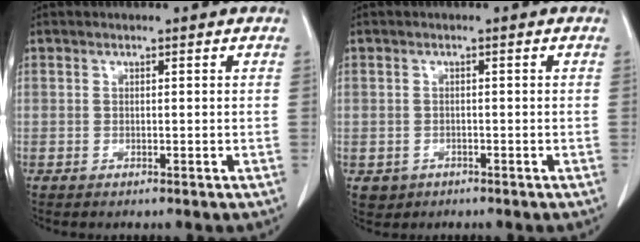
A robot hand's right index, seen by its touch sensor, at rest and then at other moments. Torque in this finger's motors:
{"motor_torque": [-0.19, 0.06, -0.44, -0.14]}